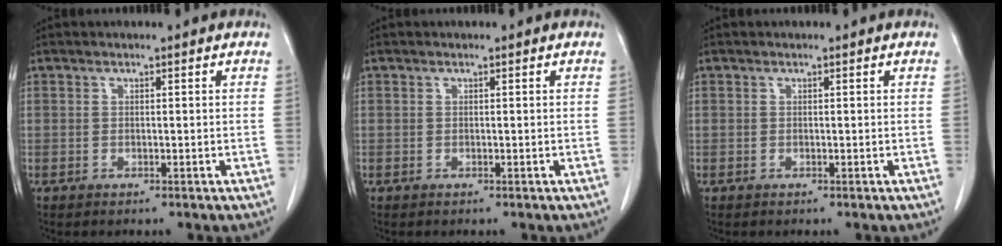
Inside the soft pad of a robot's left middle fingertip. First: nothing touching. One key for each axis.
{"total": 0.0}
{"total": 0.0}